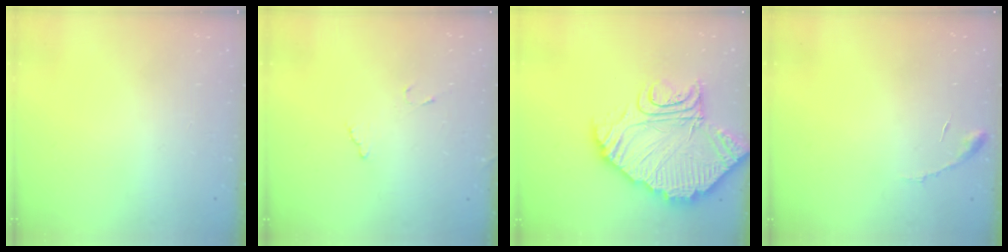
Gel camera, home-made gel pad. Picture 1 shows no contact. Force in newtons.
{"total": 6.3, "press": 6.3, "slide": 0.4}
{"total": 21.3, "press": 21.2, "slide": 2.0}
{"total": 6.2, "press": 6.2, "slide": 0.4}